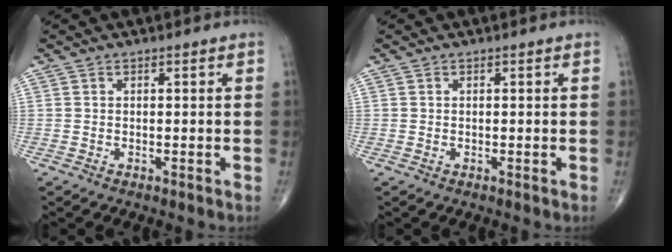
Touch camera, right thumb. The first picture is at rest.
{"total": 0.0}